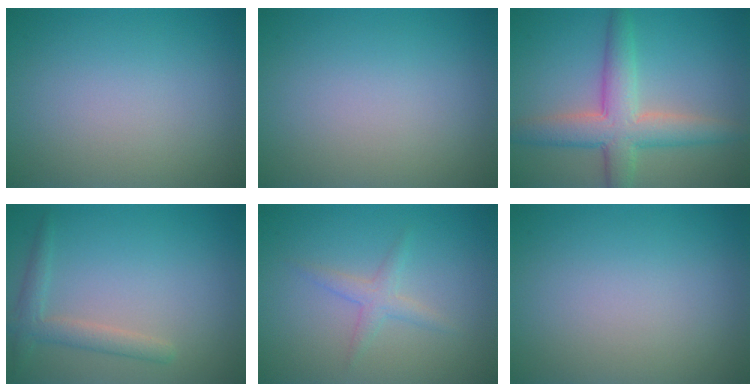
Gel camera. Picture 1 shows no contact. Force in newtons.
{"total": 0.0}
{"total": 5.7, "press": 5.7, "slide": 0.2}
{"total": 2.3, "press": 2.2, "slide": 0.2}
{"total": 1.7, "press": 1.6, "slide": 0.1}
{"total": 0.0}